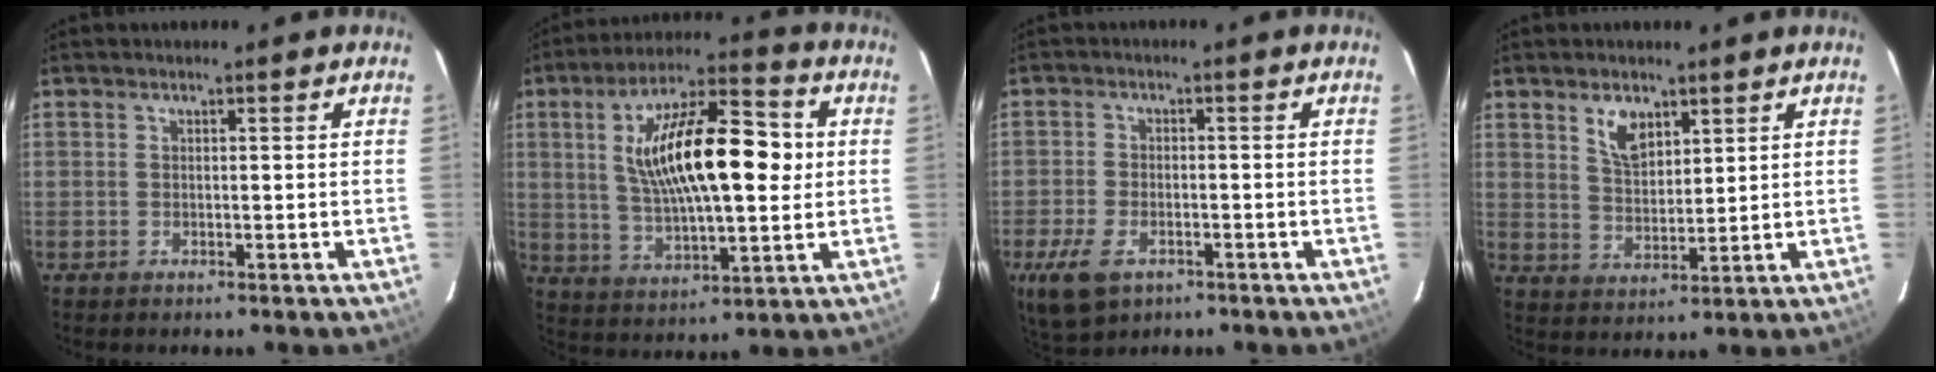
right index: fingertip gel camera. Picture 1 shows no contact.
{"total": 19.1, "force": [2.9, 6.7, 17.7], "torque": [-0.312, 0.022, 0.053]}
{"total": 8.6, "force": [-4.7, 4.8, 5.4], "torque": [-0.139, -0.019, -0.083]}
{"total": 6.0, "force": [3.4, 3.2, 3.7], "torque": [-0.064, 0.004, 0.068]}